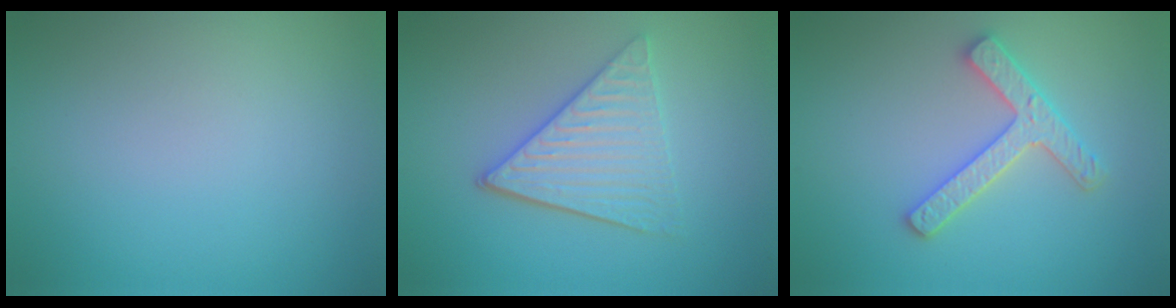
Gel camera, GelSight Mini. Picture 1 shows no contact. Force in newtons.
{"total": 4.3, "press": 3.4, "slide": 2.6}
{"total": 2.8, "press": 2.8, "slide": 0.6}